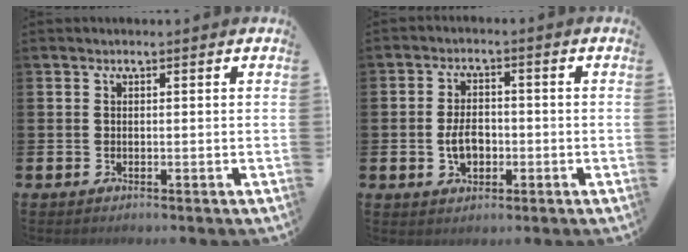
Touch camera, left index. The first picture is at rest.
{"total": 3.9, "force": [-0.8, 2.5, 2.8], "torque": [-0.039, 0.000, -0.018]}